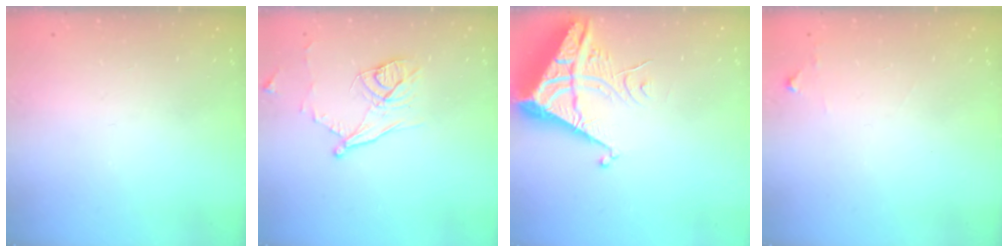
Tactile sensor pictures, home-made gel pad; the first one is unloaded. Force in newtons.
{"total": 11.3, "press": 11.0, "slide": 2.3}
{"total": 8.3, "press": 8.2, "slide": 1.0}
{"total": 4.4, "press": 4.4, "slide": 0.7}